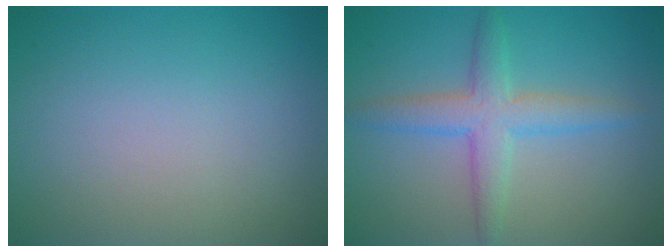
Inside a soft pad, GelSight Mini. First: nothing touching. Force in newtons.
{"total": 4.9, "press": 4.9, "slide": 0.0}